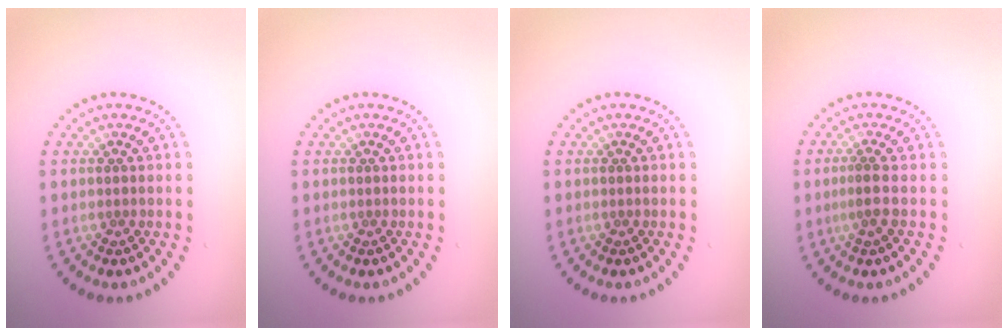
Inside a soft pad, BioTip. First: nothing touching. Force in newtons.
{"total": 0.0}
{"total": 0.0}
{"total": 1.3, "press": 1.0, "slide": 0.8}